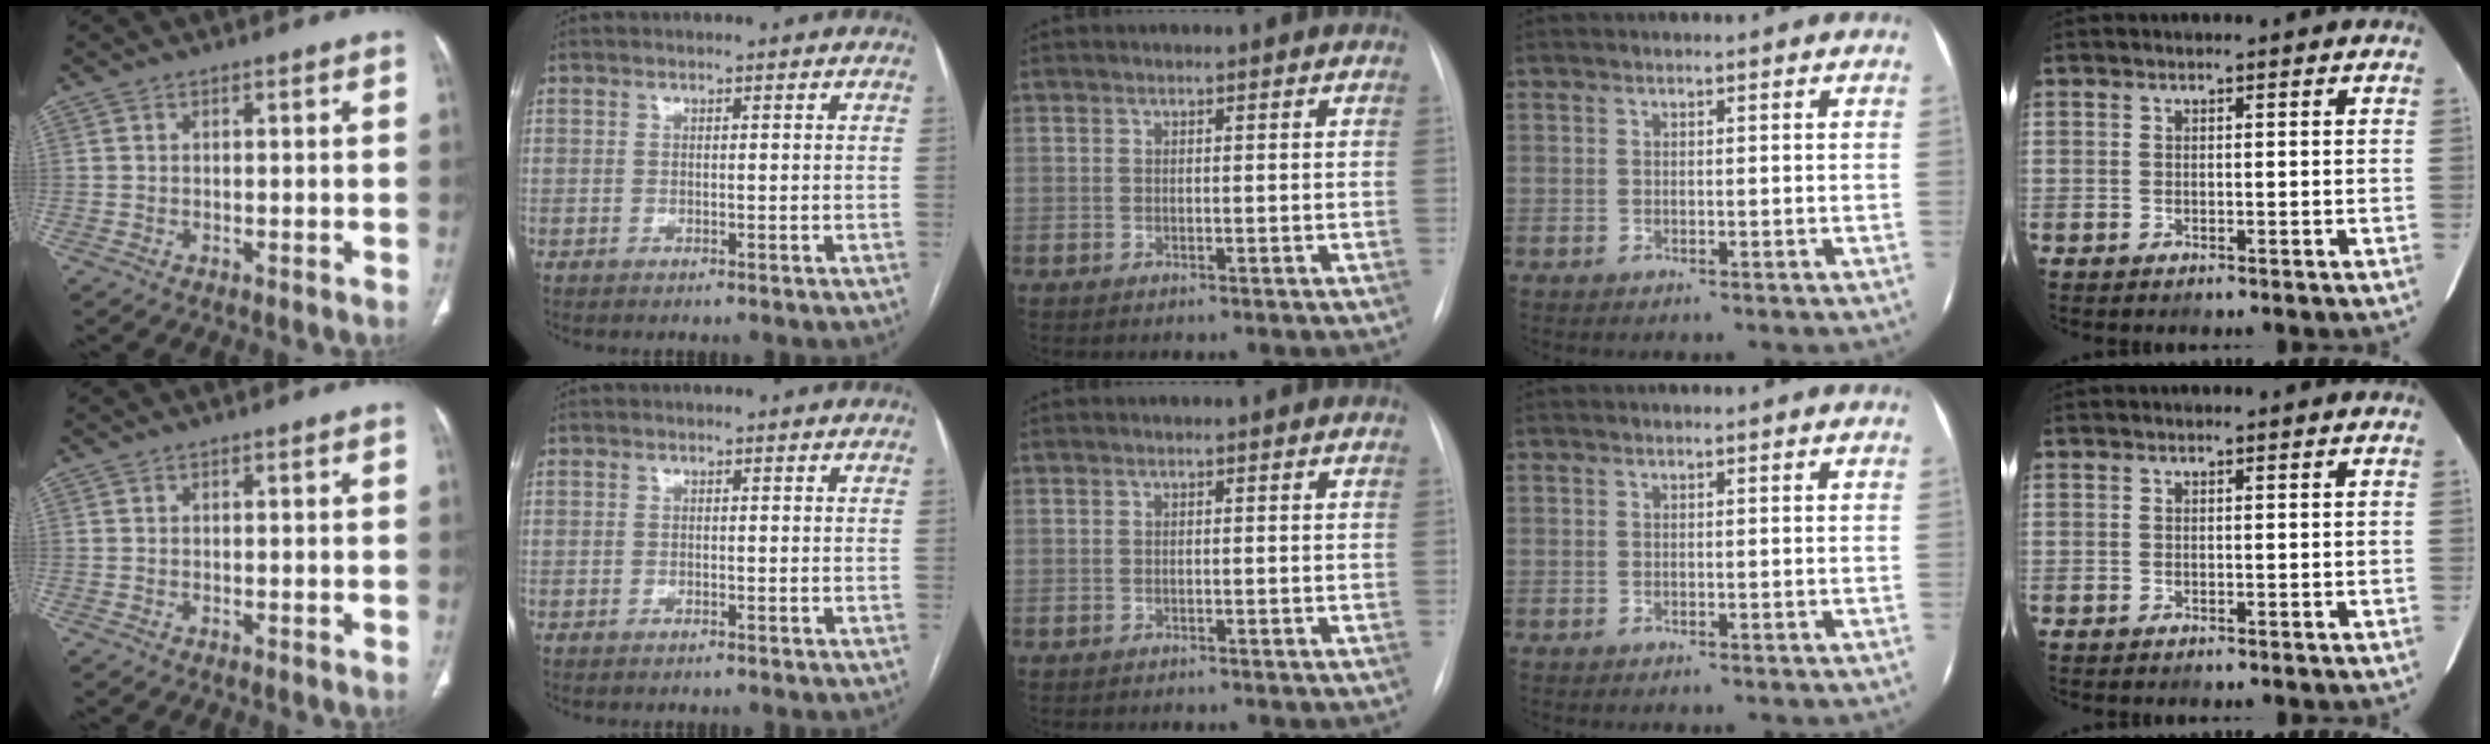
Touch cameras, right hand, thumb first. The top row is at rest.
{"middle": {"total": 0.8, "force": [-0.8, 0.3, 0.2], "torque": [-0.007, -0.001, -0.011]}}